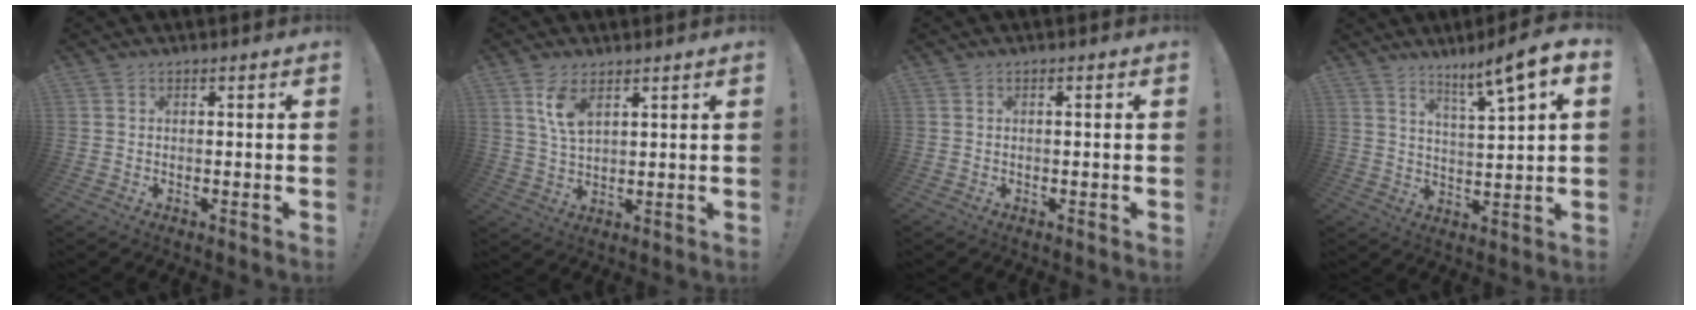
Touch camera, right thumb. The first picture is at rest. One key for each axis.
{"total": 6.9, "fx": 3.9, "fy": 2.9, "fz": 4.9, "tx": -0.089, "ty": -0.014, "tz": 0.070}
{"total": 0.7, "fx": -0.2, "fy": -0.1, "fz": 0.6, "tx": -0.005, "ty": -0.003, "tz": -0.005}
{"total": 9.4, "fx": 6.2, "fy": 0.2, "fz": 7.0, "tx": -0.107, "ty": -0.043, "tz": 0.093}